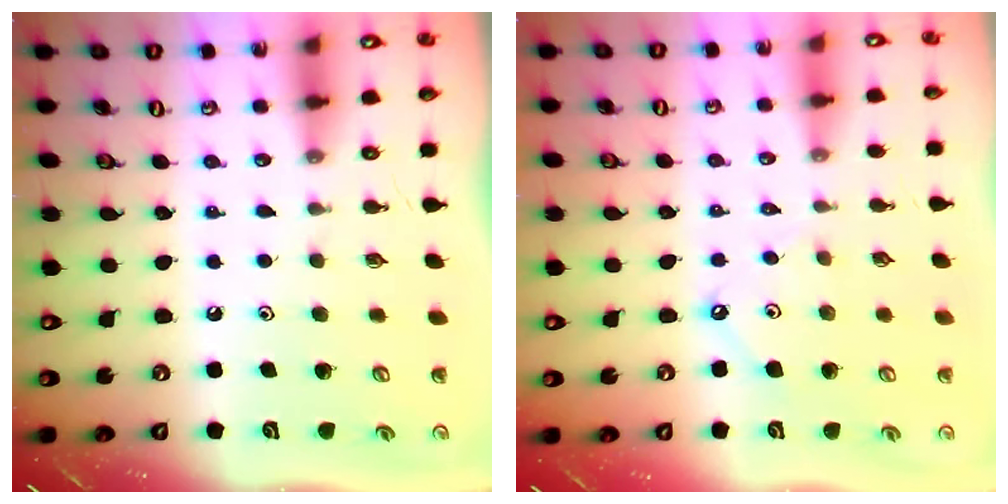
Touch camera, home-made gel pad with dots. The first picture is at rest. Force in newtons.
{"total": 3.5, "press": 3.5, "slide": 0.1}